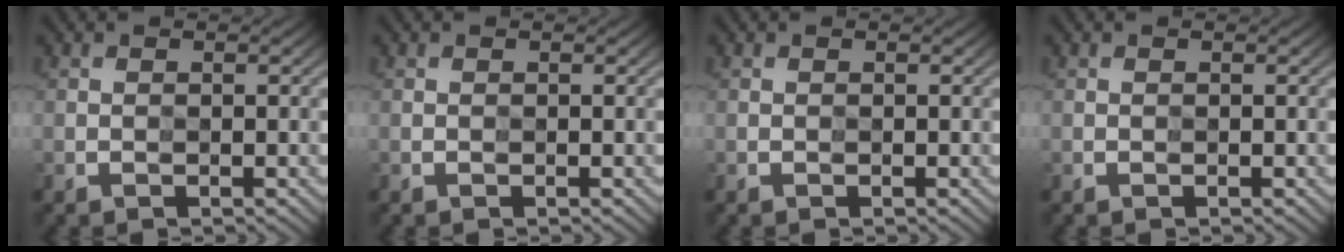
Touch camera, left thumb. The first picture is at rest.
{"total": 0.0}
{"total": 0.0}
{"total": 0.0}